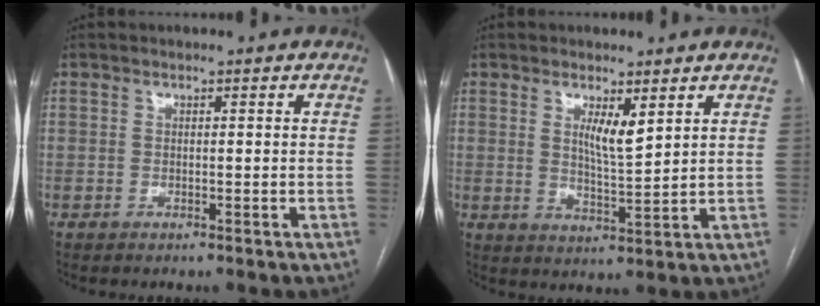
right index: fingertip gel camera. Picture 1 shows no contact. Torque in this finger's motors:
{"motor_torque": [0.43, 0.07, 0.31, 0.08]}